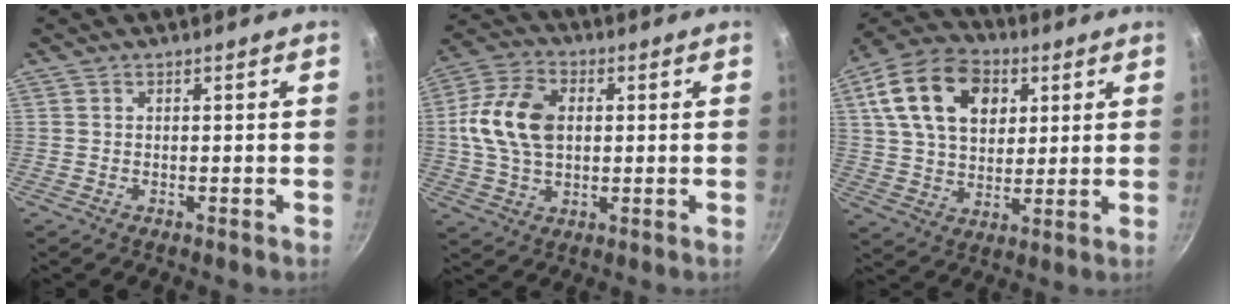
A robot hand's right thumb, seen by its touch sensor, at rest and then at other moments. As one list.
[{"total": 13.4, "force": [1.5, 9.0, 9.8], "torque": [-0.171, 0.013, 0.017]}, {"total": 18.5, "force": [6.2, 12.6, 12.0], "torque": [-0.190, 0.001, 0.100]}]